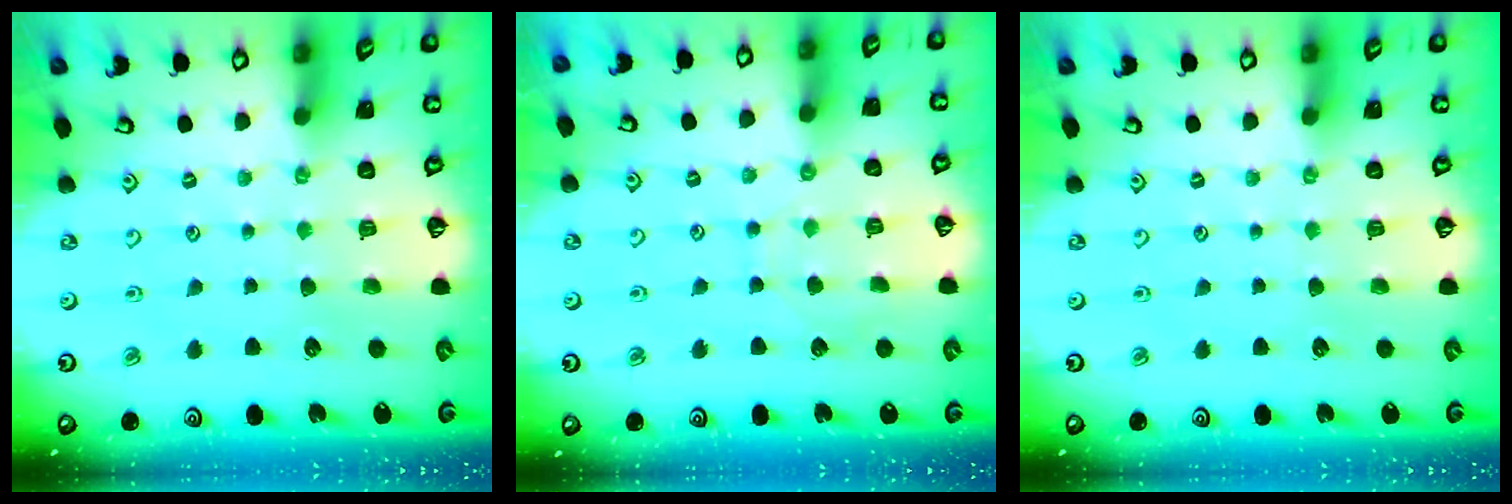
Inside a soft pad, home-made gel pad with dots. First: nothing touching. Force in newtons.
{"total": 3.0, "press": 2.9, "slide": 0.4}
{"total": 0.0}